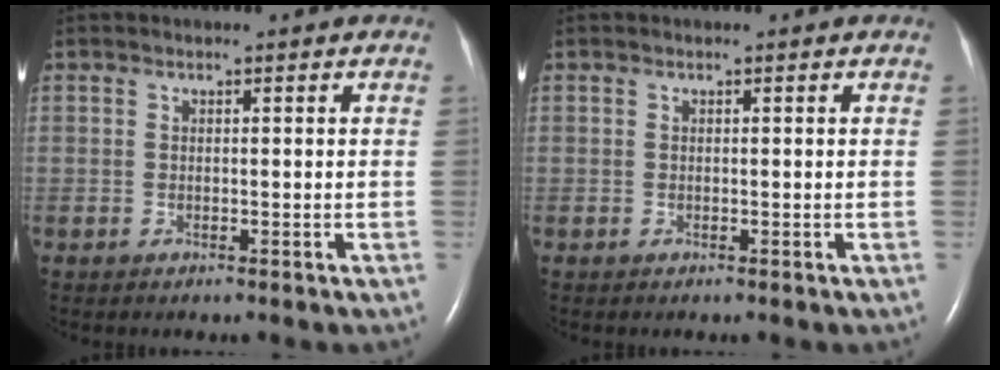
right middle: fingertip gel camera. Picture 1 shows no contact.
{"total": 0.0}